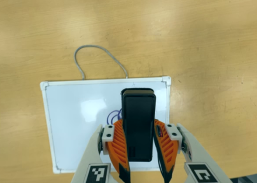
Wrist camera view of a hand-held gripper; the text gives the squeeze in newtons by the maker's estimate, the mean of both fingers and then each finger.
{"total": 10.6, "left": 8.2, "right": 13.0}